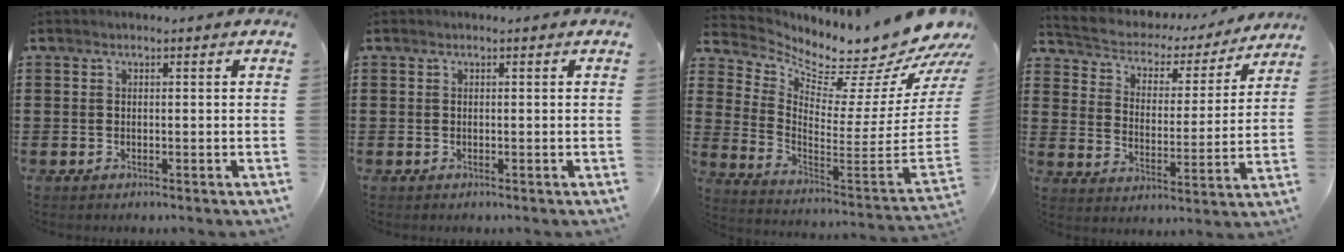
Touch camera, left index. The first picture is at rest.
{"total": 0.0}
{"total": 5.4, "force": [5.2, 0.7, 1.4], "torque": [-0.043, -0.089, 0.077]}
{"total": 3.2, "force": [2.8, 1.5, 0.4], "torque": [-0.030, -0.022, 0.037]}